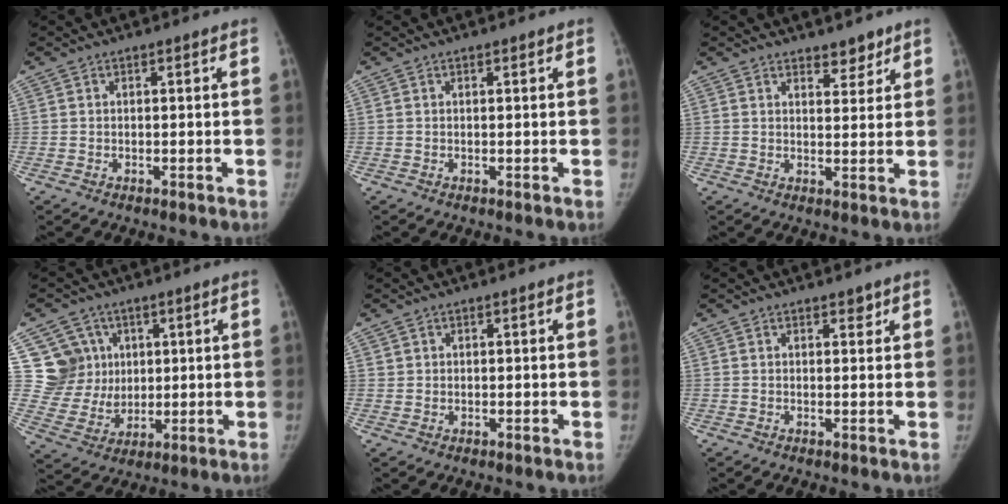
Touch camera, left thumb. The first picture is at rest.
{"total": 0.0}
{"total": 3.6, "force": [2.8, 1.7, 1.4], "torque": [0.002, -0.020, 0.043]}
{"total": 10.8, "force": [3.6, 10.0, 2.3], "torque": [0.002, -0.013, 0.079]}
{"total": 0.9, "force": [0.3, 0.8, 0.0], "torque": [0.014, 0.001, 0.002]}
{"total": 1.1, "force": [0.8, 0.6, 0.5], "torque": [0.004, -0.004, 0.008]}